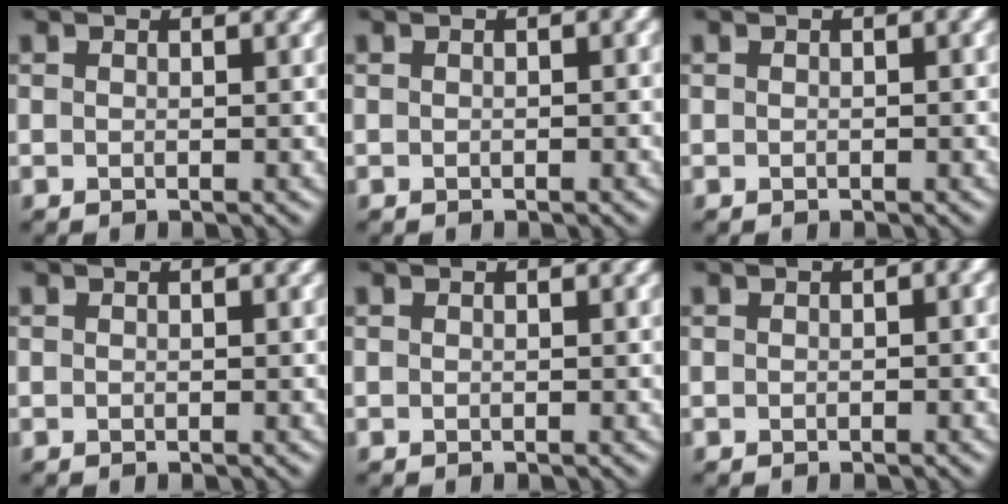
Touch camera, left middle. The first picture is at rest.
{"total": 1.0, "force": [-0.2, 0.4, 0.9], "torque": [-0.013, 0.003, 0.000]}
{"total": 0.9, "force": [-0.2, 0.4, 0.8], "torque": [-0.010, 0.004, 0.001]}
{"total": 0.0}
{"total": 0.0}
{"total": 1.7, "force": [0.0, 0.8, 1.4], "torque": [-0.016, 0.002, 0.002]}